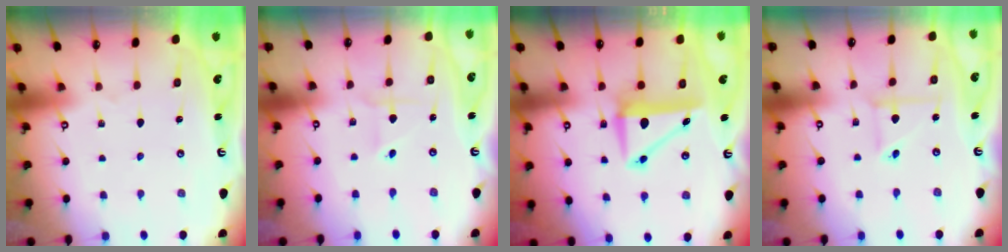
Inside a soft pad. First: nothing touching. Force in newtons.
{"total": 2.2, "press": 2.2, "slide": 0.1}
{"total": 7.5, "press": 7.4, "slide": 1.3}
{"total": 5.1, "press": 5.1, "slide": 0.2}